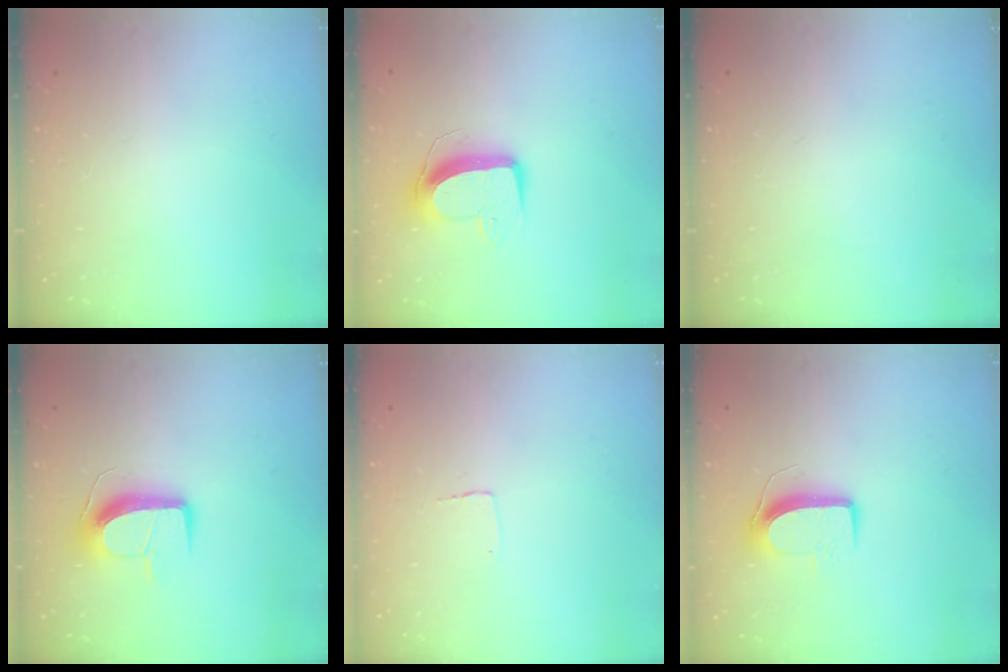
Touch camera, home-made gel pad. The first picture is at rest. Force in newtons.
{"total": 12.1, "press": 12.1, "slide": 1.0}
{"total": 0.0}
{"total": 12.7, "press": 12.7, "slide": 0.5}
{"total": 2.3, "press": 2.3, "slide": 0.1}
{"total": 9.4, "press": 9.4, "slide": 0.3}